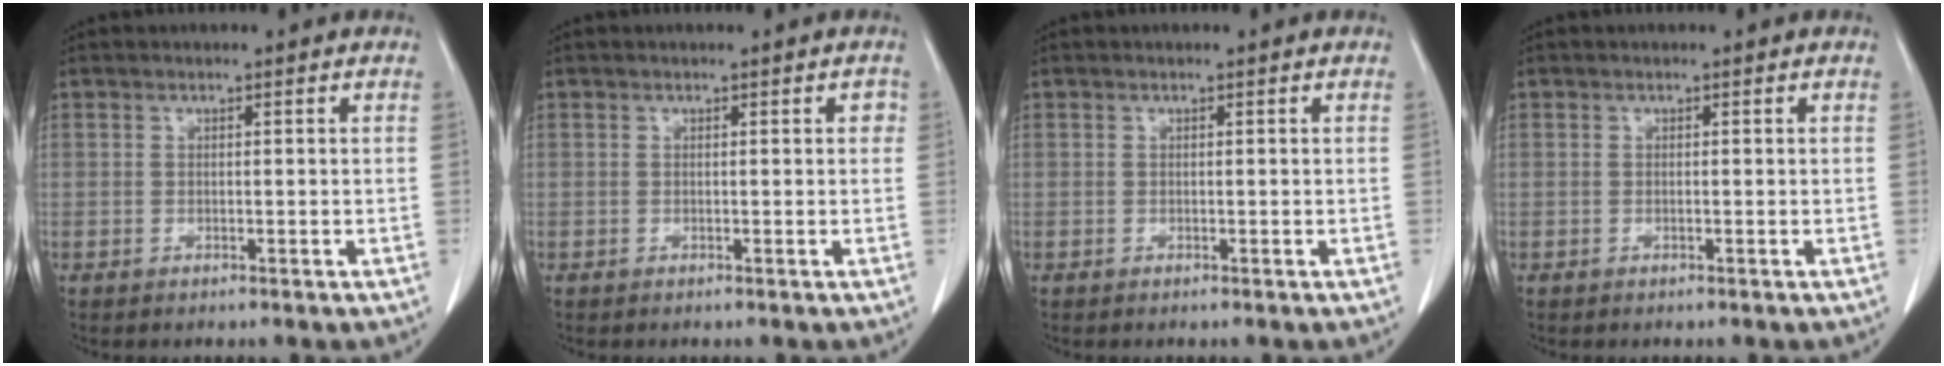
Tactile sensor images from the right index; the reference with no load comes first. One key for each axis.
{"total": 1.0, "fx": 0.3, "fy": 0.6, "fz": 0.7, "tx": -0.005, "ty": 0.008, "tz": 0.003}
{"total": 0.0}
{"total": 0.0}